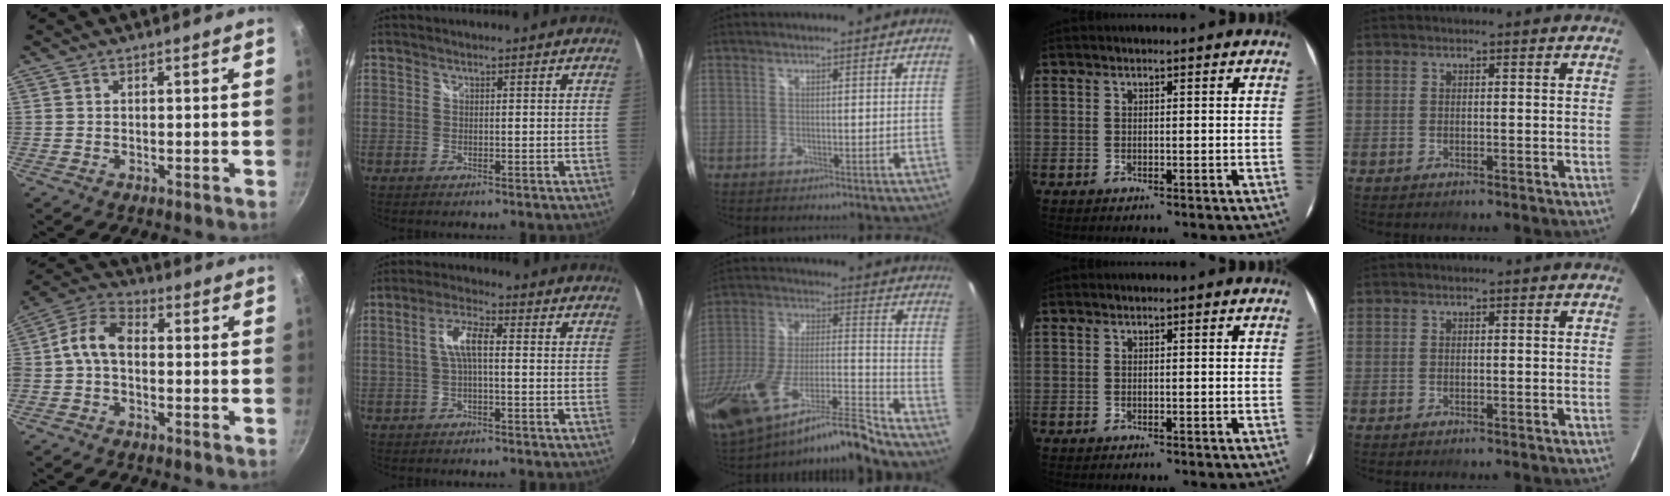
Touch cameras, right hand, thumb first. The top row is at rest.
{"thumb": {"total": 7.8, "force": [-1.0, 5.0, 6.0], "torque": [-0.118, 0.035, -0.035]}, "index": {"total": 5.4, "force": [0.0, 1.6, 5.1], "torque": [-0.101, 0.014, 0.000]}, "middle": {"total": 21.8, "force": [-17.0, 2.4, 13.4], "torque": [-0.260, -0.051, -0.294]}}